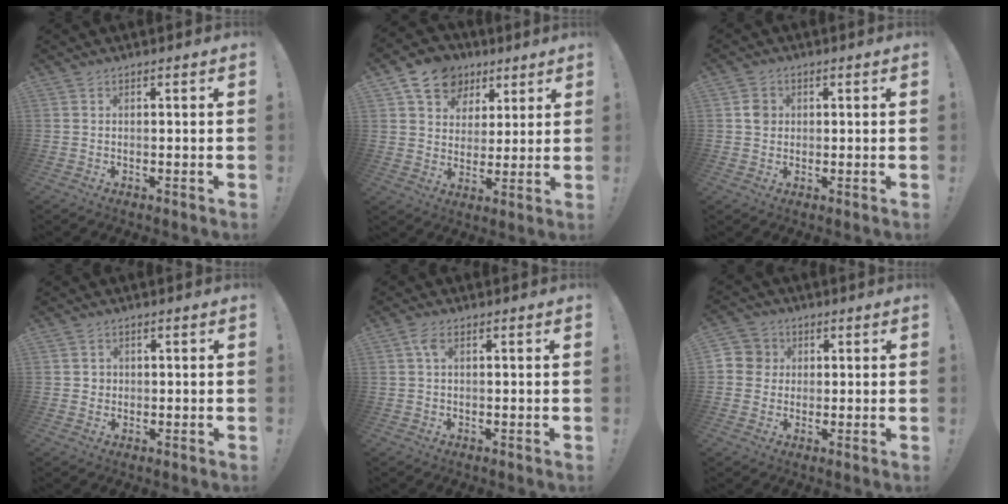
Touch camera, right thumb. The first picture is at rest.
{"total": 11.8, "force": [6.4, 9.1, 3.9], "torque": [-0.055, -0.039, 0.126]}
{"total": 3.2, "force": [0.4, 3.0, 1.2], "torque": [-0.006, -0.001, 0.004]}
{"total": 2.0, "force": [0.4, 2.0, 0.4], "torque": [-0.001, -0.001, 0.006]}
{"total": 2.9, "force": [0.7, 1.2, 2.6], "torque": [-0.048, 0.003, 0.010]}
{"total": 5.6, "force": [0.6, 5.4, 1.3], "torque": [-0.019, 0.001, 0.013]}